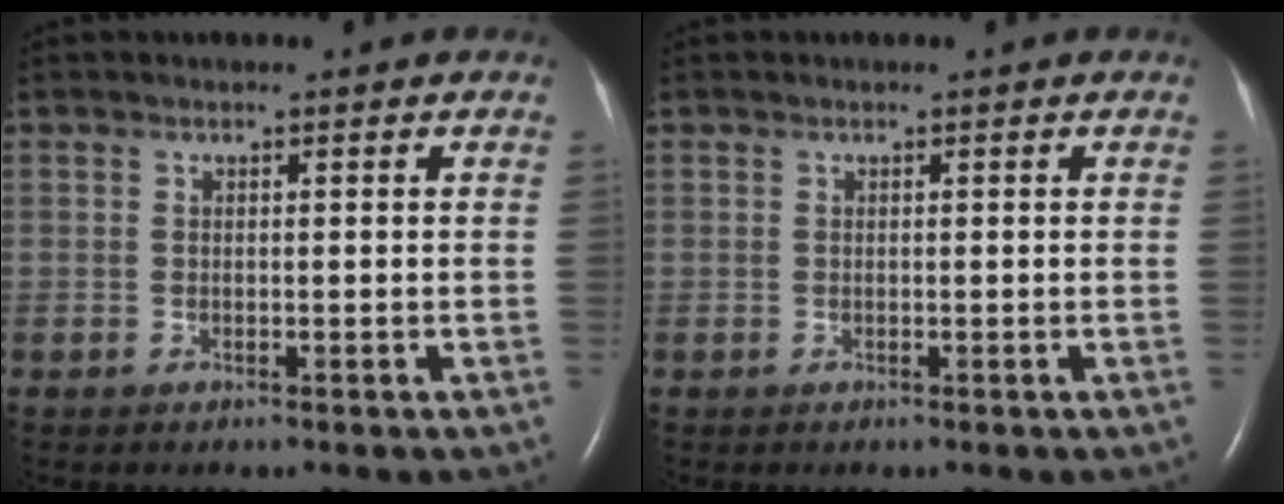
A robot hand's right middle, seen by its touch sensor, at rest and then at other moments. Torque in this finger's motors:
{"motor_torque": [-0.15, -0.01, -0.05, -0.01]}